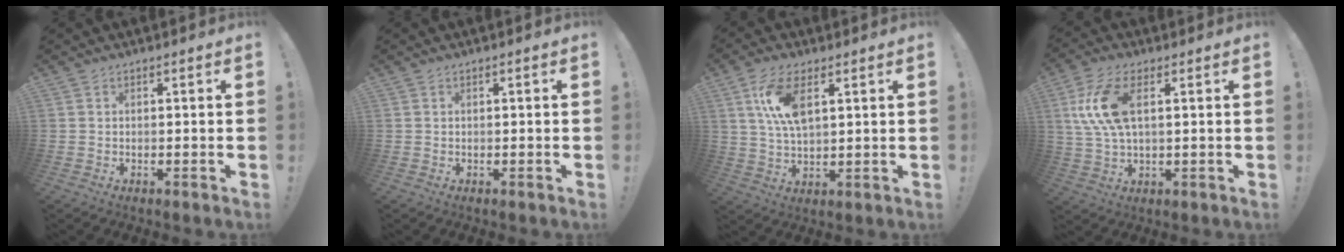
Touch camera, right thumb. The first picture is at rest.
{"total": 0.0}
{"total": 10.4, "force": [3.8, 4.6, 8.5], "torque": [-0.163, -0.008, 0.067]}
{"total": 12.1, "force": [3.1, 5.6, 10.3], "torque": [-0.207, -0.006, 0.057]}